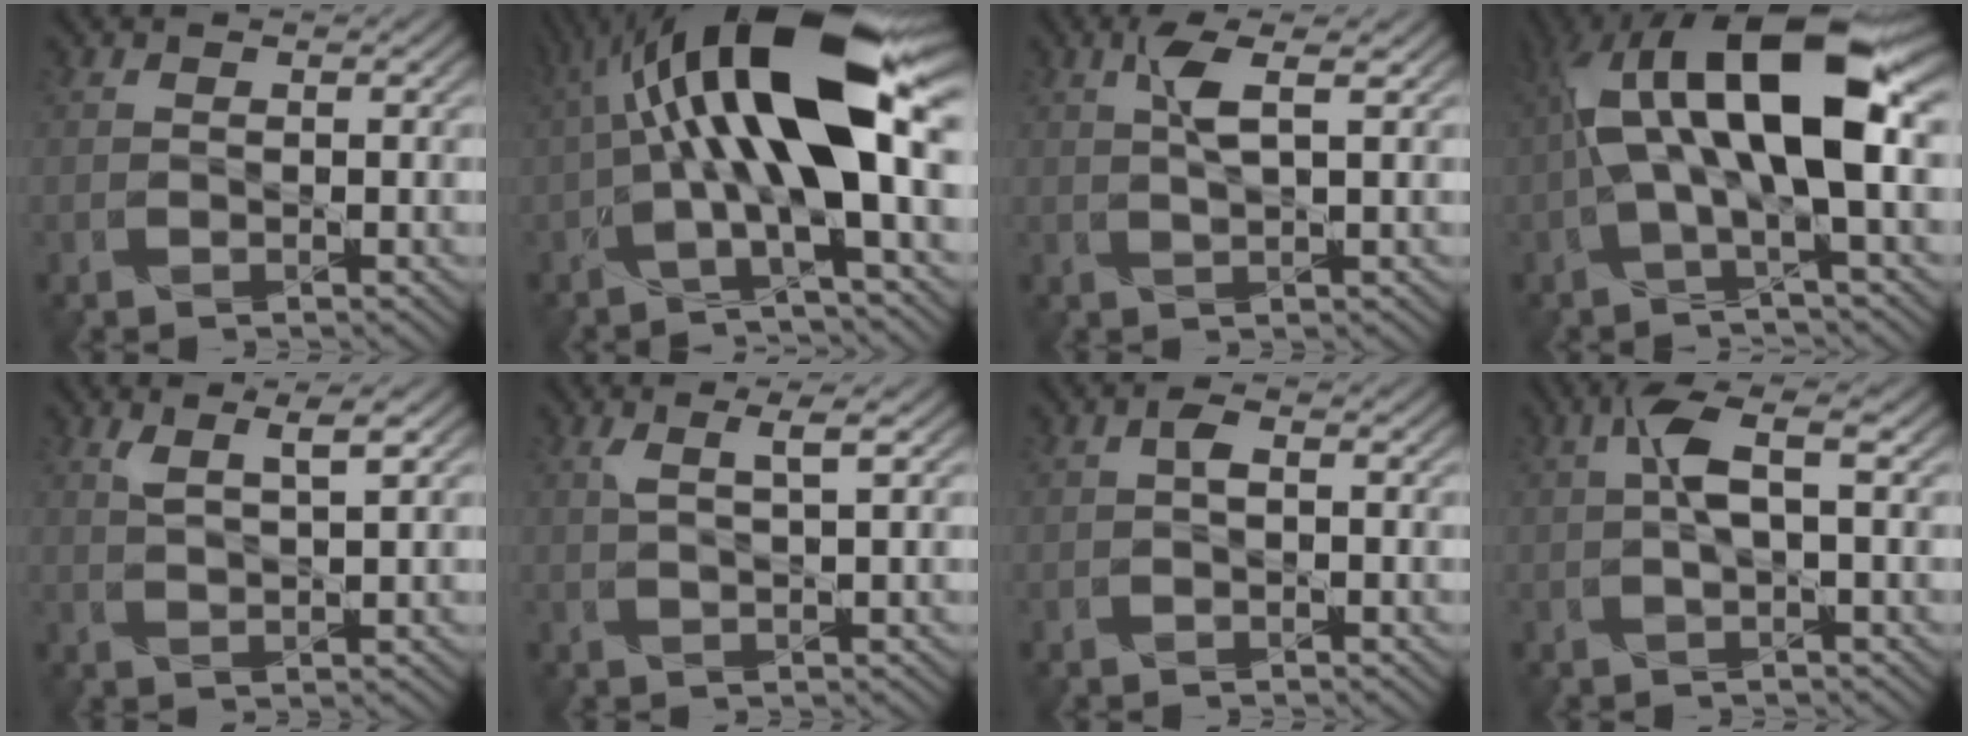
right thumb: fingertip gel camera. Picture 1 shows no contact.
{"total": 16.5, "force": [2.4, 4.6, 15.7], "torque": [-0.272, 0.038, 0.028]}
{"total": 2.4, "force": [1.3, 0.0, 2.1], "torque": [-0.047, 0.008, 0.025]}
{"total": 13.2, "force": [1.8, 4.2, 12.4], "torque": [-0.233, 0.018, 0.025]}
{"total": 3.0, "force": [2.1, 0.2, 2.1], "torque": [-0.037, 0.006, 0.040]}
{"total": 2.2, "force": [1.3, 0.0, 1.7], "torque": [-0.026, 0.010, 0.022]}
{"total": 0.7, "force": [0.1, 0.2, 0.6], "torque": [-0.014, 0.005, 0.000]}
{"total": 3.4, "force": [0.7, 0.5, 3.2], "torque": [-0.071, 0.016, 0.010]}